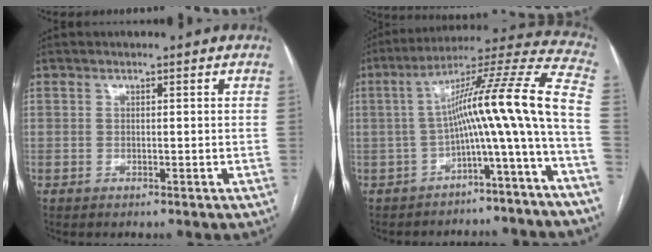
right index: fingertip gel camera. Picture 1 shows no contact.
{"total": 15.2, "force": [-3.8, -1.6, 14.6], "torque": [-0.208, 0.044, -0.066]}